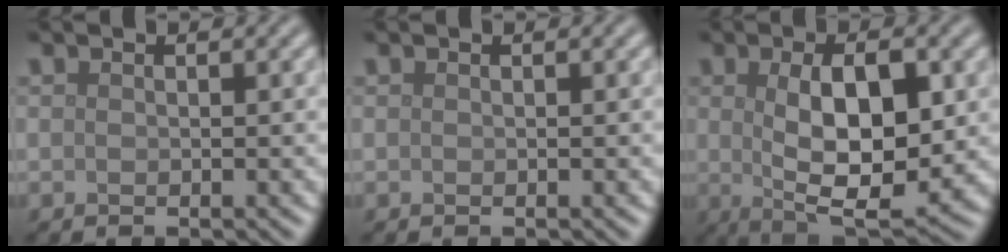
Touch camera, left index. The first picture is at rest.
{"total": 0.0}
{"total": 8.7, "force": [0.5, 3.5, 7.9], "torque": [-0.123, -0.004, 0.012]}